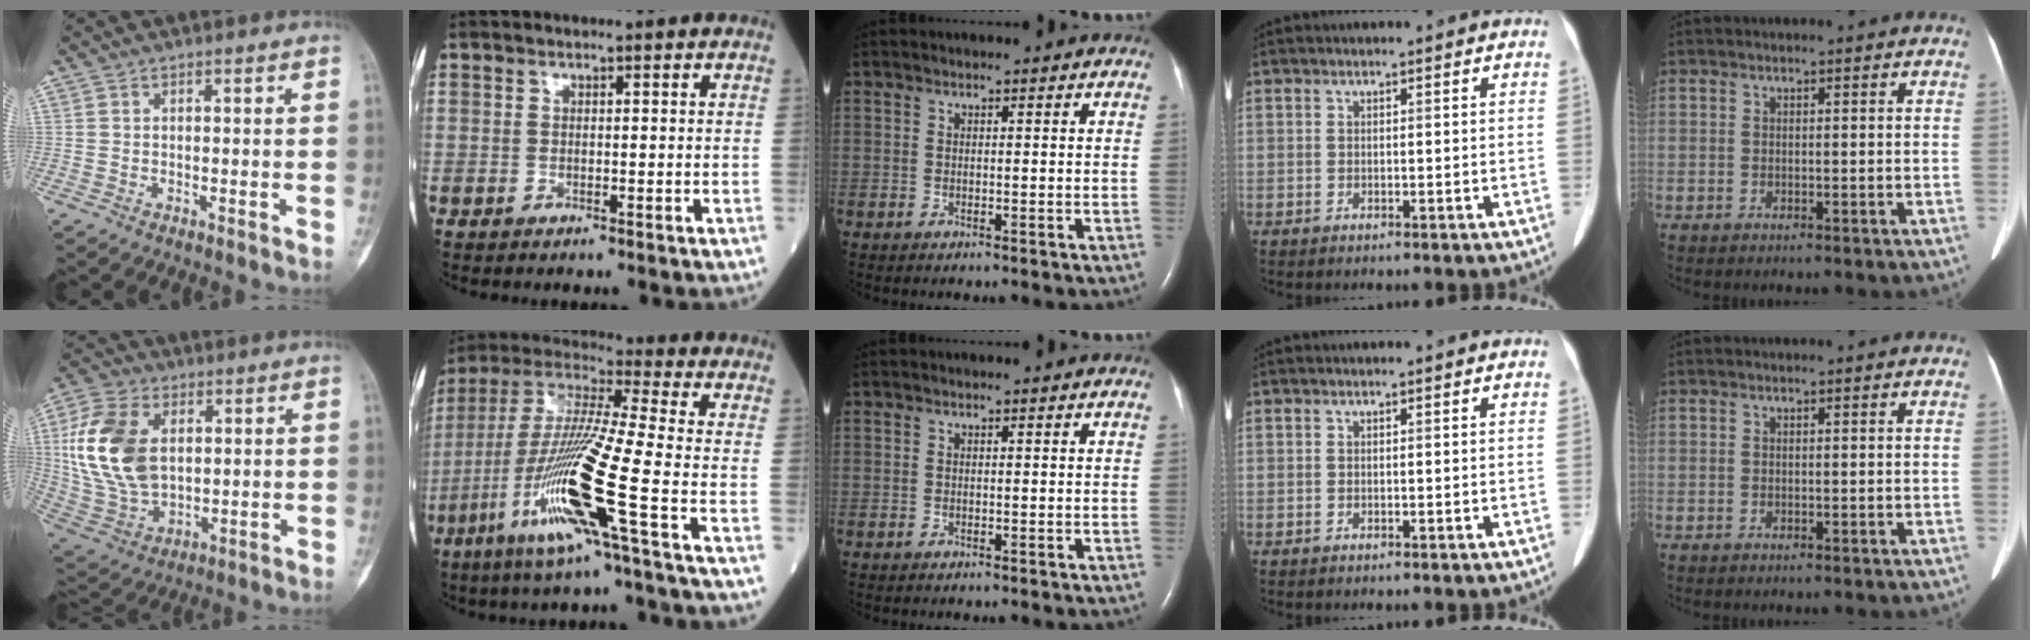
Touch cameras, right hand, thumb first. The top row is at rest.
{"thumb": {"total": 17.5, "force": [3.2, 11.2, 13.1], "torque": [-0.260, -0.006, 0.071]}, "index": {"total": 17.5, "force": [-6.9, -0.9, 16.0], "torque": [-0.336, -0.025, -0.141]}}